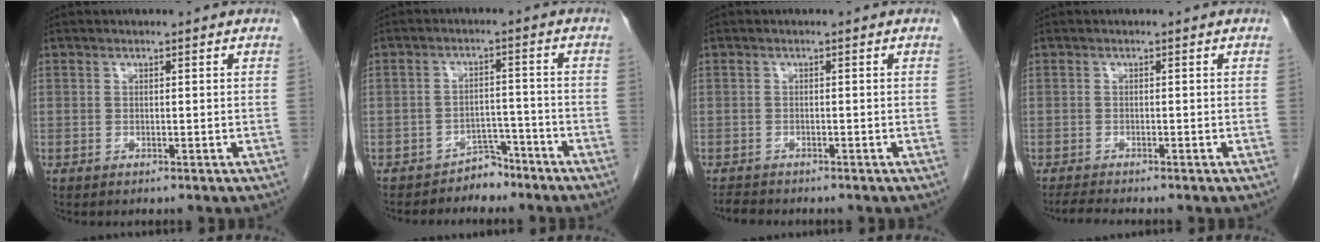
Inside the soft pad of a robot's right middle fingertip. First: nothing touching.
{"total": 3.8, "force": [-3.3, 1.9, 0.2], "torque": [0.000, 0.010, -0.048]}
{"total": 1.8, "force": [-1.7, 0.4, 0.2], "torque": [-0.008, -0.006, -0.026]}
{"total": 1.9, "force": [-1.8, -0.3, 0.5], "torque": [-0.016, -0.009, -0.034]}